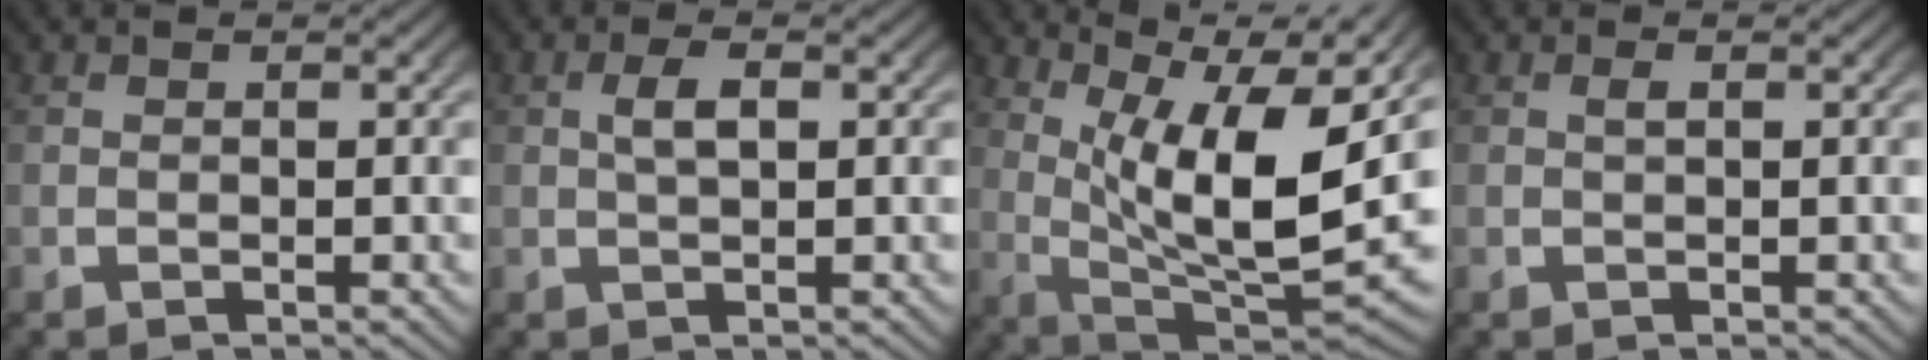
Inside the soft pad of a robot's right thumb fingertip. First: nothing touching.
{"total": 2.4, "force": [0.5, 1.0, 2.1], "torque": [-0.040, 0.005, 0.010]}
{"total": 15.6, "force": [2.4, 8.5, 12.8], "torque": [-0.207, -0.041, 0.063]}
{"total": 0.6, "force": [0.1, 0.2, 0.6], "torque": [-0.012, 0.001, 0.005]}